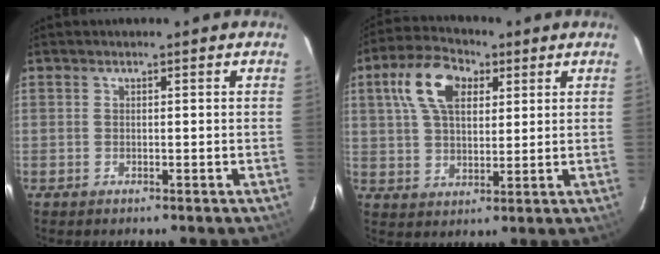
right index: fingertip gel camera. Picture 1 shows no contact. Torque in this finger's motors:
{"motor_torque": [1.28, 0.53, 0.45, 0.09]}